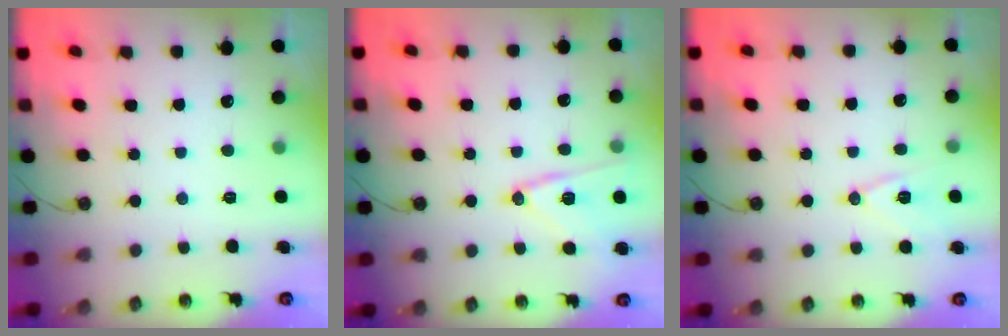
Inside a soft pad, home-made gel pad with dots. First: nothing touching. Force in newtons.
{"total": 12.3, "press": 12.0, "slide": 2.9}
{"total": 9.7, "press": 9.0, "slide": 3.5}